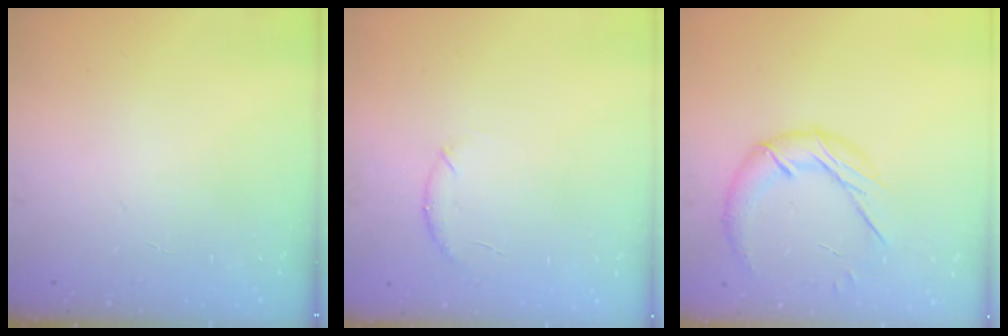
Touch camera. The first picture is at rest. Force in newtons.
{"total": 5.7, "press": 5.6, "slide": 1.3}
{"total": 13.0, "press": 12.9, "slide": 1.2}